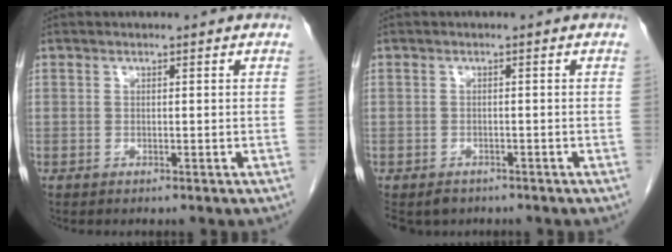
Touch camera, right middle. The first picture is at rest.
{"total": 3.8, "force": [-2.8, 2.3, 0.9], "torque": [-0.014, -0.002, -0.041]}